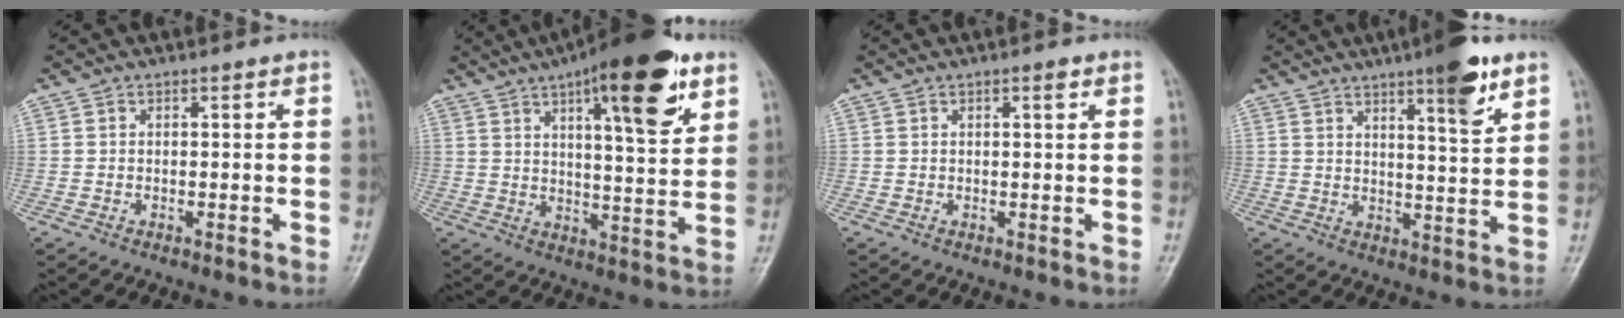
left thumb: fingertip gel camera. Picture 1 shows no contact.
{"total": 18.2, "force": [9.8, 5.1, 14.4], "torque": [-0.185, -0.037, 0.143]}
{"total": 1.4, "force": [0.7, 0.3, 1.2], "torque": [-0.018, 0.000, 0.010]}
{"total": 9.7, "force": [6.0, 1.7, 7.4], "torque": [-0.095, -0.036, 0.086]}